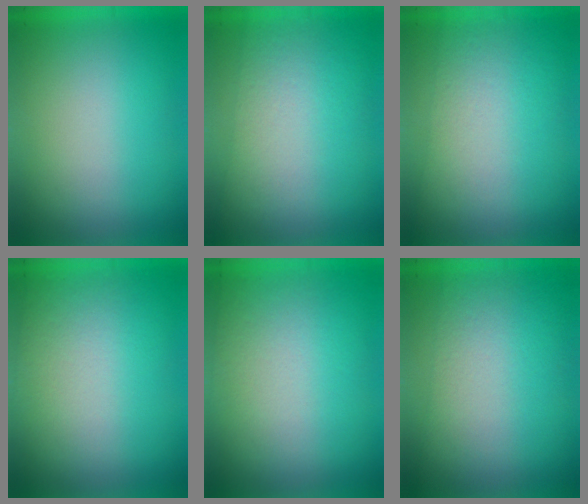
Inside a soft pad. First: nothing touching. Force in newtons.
{"total": 2.7}
{"total": 2.8}
{"total": 2.1}
{"total": 2.8}
{"total": 2.8}